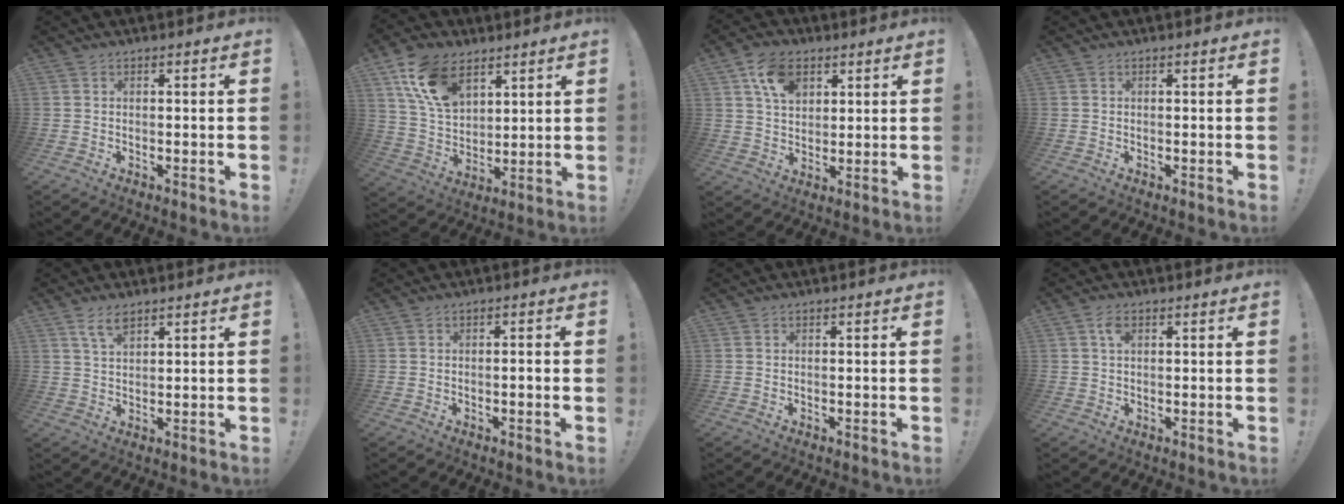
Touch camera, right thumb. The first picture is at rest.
{"total": 15.5, "force": [8.5, 9.7, 8.7], "torque": [-0.159, -0.026, 0.166]}
{"total": 10.9, "force": [5.4, 7.7, 5.5], "torque": [-0.087, -0.013, 0.102]}
{"total": 0.0}
{"total": 5.0, "force": [3.4, 2.1, 3.1], "torque": [-0.060, -0.011, 0.061]}
{"total": 1.7, "force": [-0.7, -0.3, 1.5], "torque": [-0.032, 0.003, -0.012]}
{"total": 0.0}
{"total": 2.9, "force": [1.2, 1.5, 2.2], "torque": [-0.039, 0.001, 0.020]}